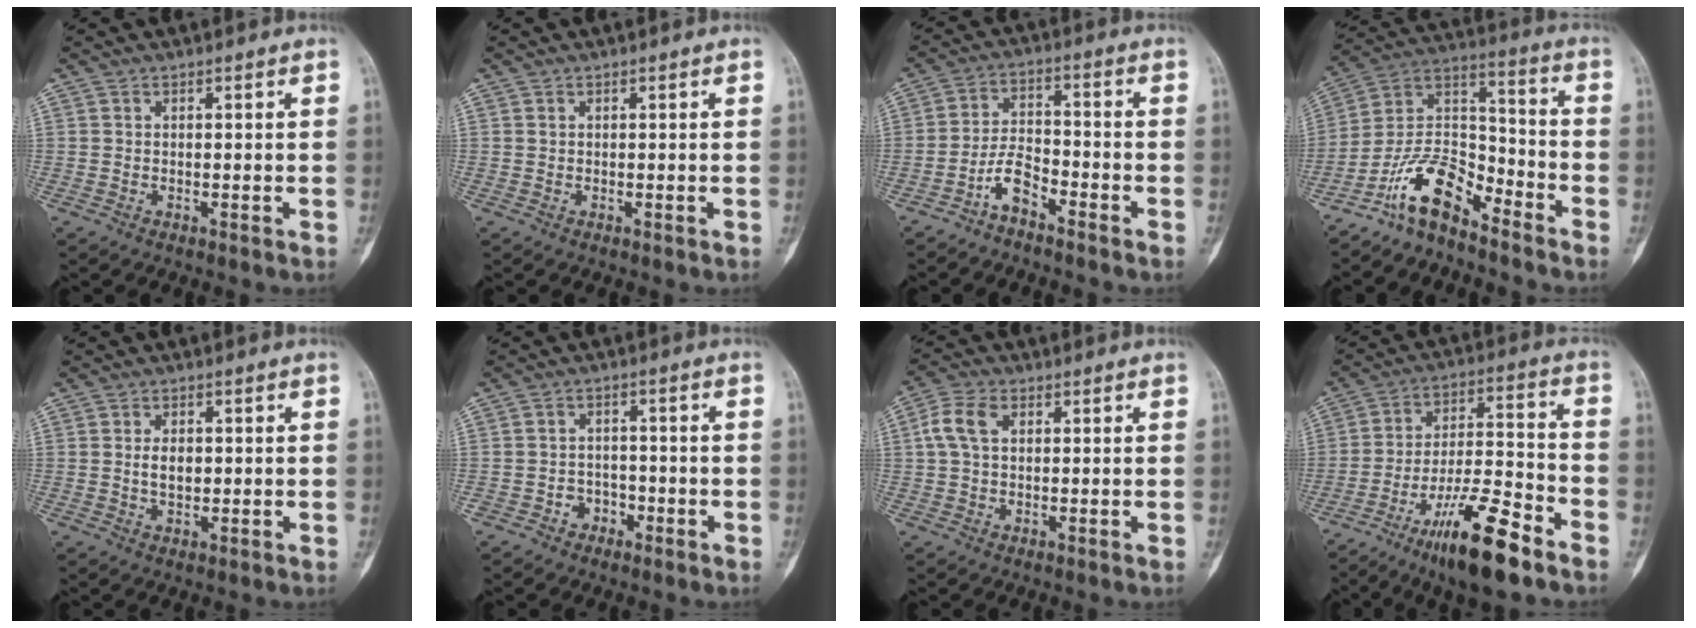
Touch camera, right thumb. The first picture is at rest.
{"total": 0.0}
{"total": 5.4, "force": [-3.9, 2.1, 3.1], "torque": [-0.056, 0.037, -0.081]}
{"total": 12.0, "force": [-9.1, 4.6, 6.5], "torque": [-0.113, 0.091, -0.181]}
{"total": 3.3, "force": [0.2, 2.0, 2.6], "torque": [-0.038, -0.002, 0.006]}
{"total": 3.6, "force": [-1.9, 2.9, 0.9], "torque": [0.013, 0.023, -0.034]}
{"total": 6.0, "force": [1.4, 3.9, 4.3], "torque": [-0.094, 0.016, 0.025]}
{"total": 16.7, "force": [-10.5, 3.7, 12.4], "torque": [-0.217, 0.067, -0.181]}